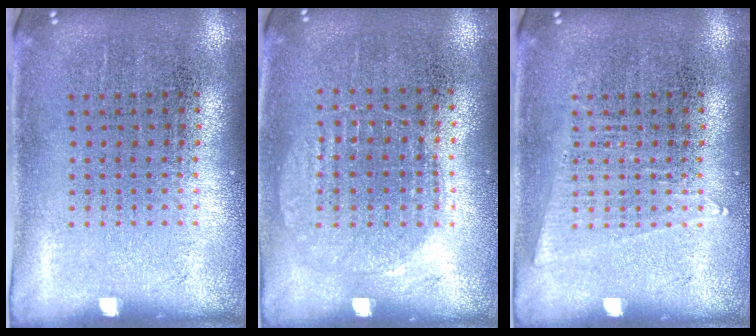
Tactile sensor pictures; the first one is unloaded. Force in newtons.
{"total": 0.9, "press": 0.9, "slide": 0.2}
{"total": 1.0, "press": 1.0, "slide": 0.1}